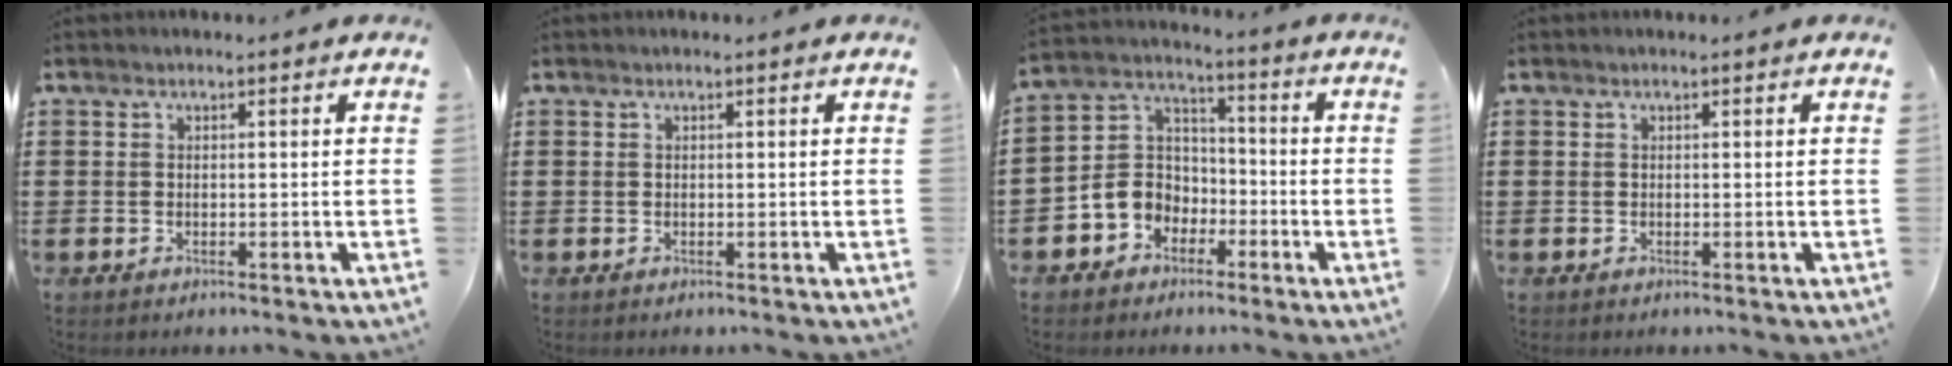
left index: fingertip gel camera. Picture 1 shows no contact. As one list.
[{"total": 0.0}, {"total": 6.7, "force": [-3.1, 5.8, 1.4], "torque": [-0.058, 0.014, -0.065]}, {"total": 0.0}]